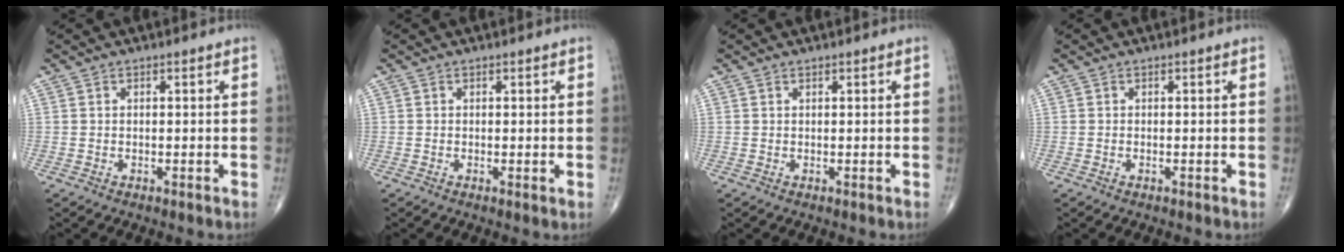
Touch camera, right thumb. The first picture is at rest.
{"total": 0.7, "force": [-0.1, 0.2, 0.7], "torque": [-0.016, -0.003, -0.004]}
{"total": 0.0}
{"total": 0.0}